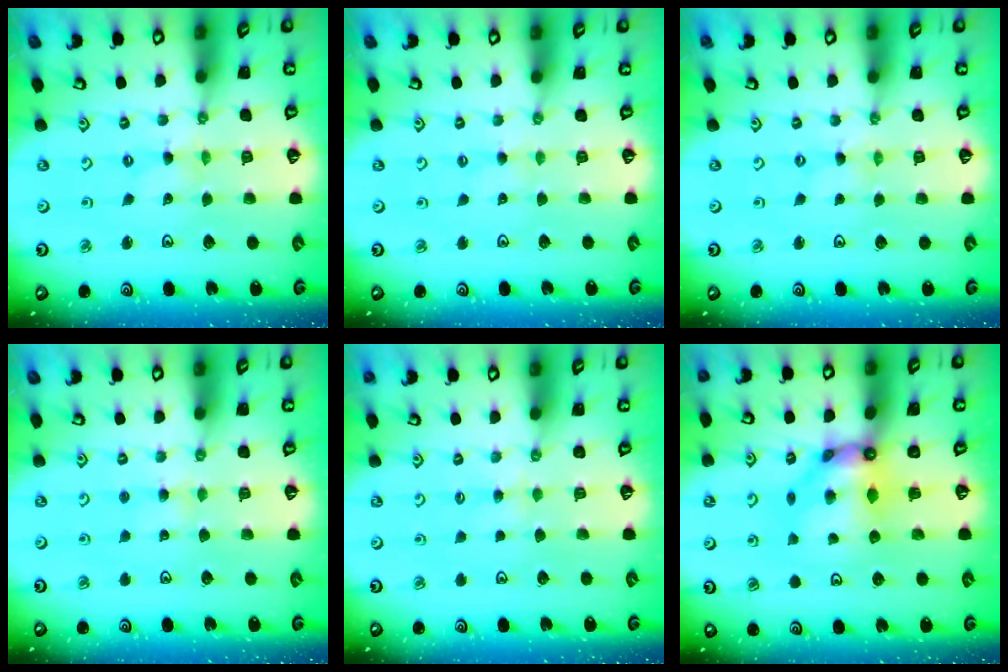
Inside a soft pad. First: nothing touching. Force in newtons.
{"total": 1.4, "press": 1.4, "slide": 0.2}
{"total": 0.0}
{"total": 2.9, "press": 2.9, "slide": 0.4}
{"total": 2.1, "press": 2.1, "slide": 0.4}
{"total": 8.5, "press": 8.4, "slide": 0.9}